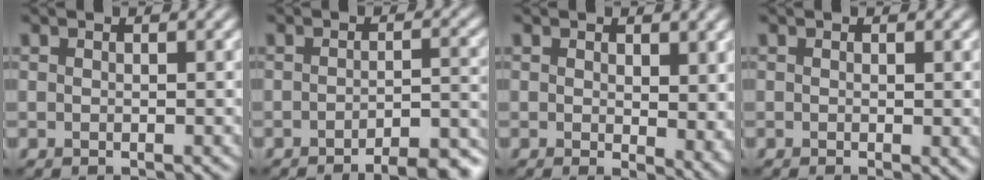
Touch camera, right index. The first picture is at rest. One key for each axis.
{"total": 6.7, "fx": -5.2, "fy": 1.7, "fz": 3.9, "tx": -0.037, "ty": 0.007, "tz": -0.060}
{"total": 3.6, "fx": 0.5, "fy": 1.6, "fz": 3.2, "tx": -0.035, "ty": -0.011, "tz": 0.010}
{"total": 1.2, "fx": -0.2, "fy": 0.1, "fz": 1.2, "tx": -0.016, "ty": -0.006, "tz": -0.003}